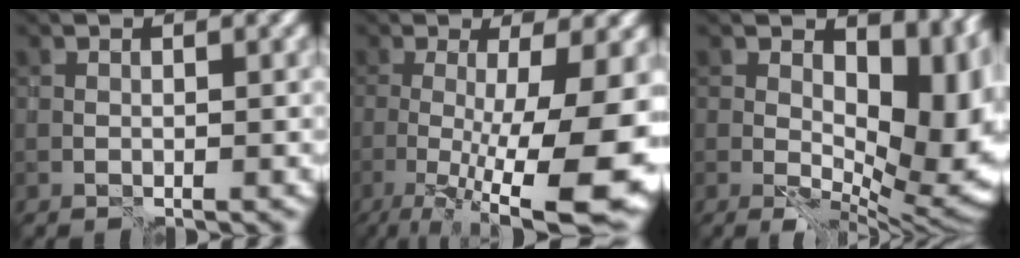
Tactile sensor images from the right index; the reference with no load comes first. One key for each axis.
{"total": 12.9, "fx": -3.2, "fy": 2.7, "fz": 12.2, "tx": -0.162, "ty": -0.007, "tz": -0.045}
{"total": 11.4, "fx": 2.6, "fy": 6.4, "fz": 9.1, "tx": -0.116, "ty": -0.025, "tz": 0.061}